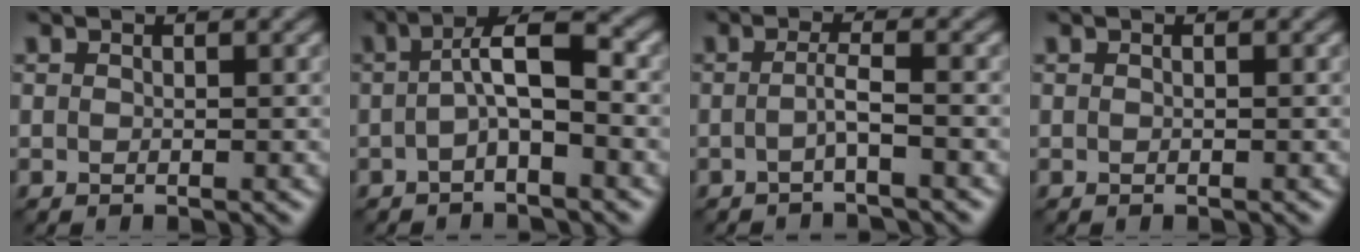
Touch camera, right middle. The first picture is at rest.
{"total": 3.9, "force": [-0.4, 0.9, 3.8], "torque": [-0.066, 0.018, -0.011]}
{"total": 1.8, "force": [-0.7, 0.1, 1.7], "torque": [-0.032, 0.002, -0.019]}
{"total": 0.0}